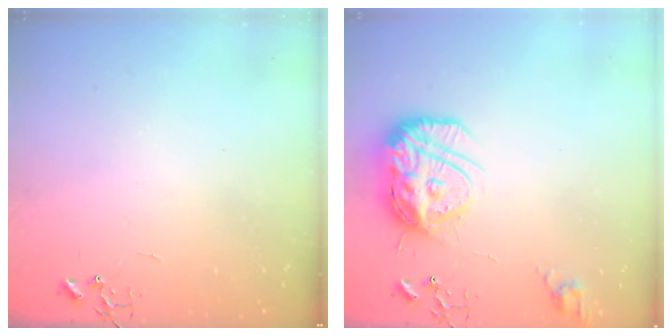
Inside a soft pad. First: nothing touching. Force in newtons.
{"total": 19.4, "press": 19.4, "slide": 1.7}